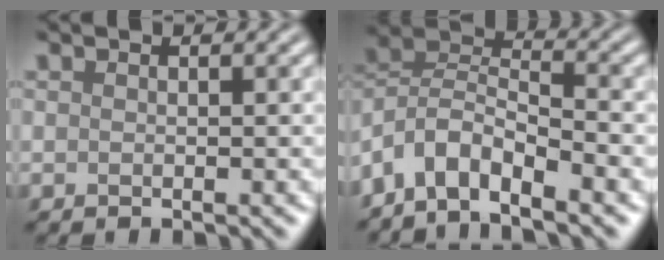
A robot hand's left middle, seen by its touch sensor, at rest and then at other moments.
{"total": 6.4, "force": [-4.5, 2.5, 3.9], "torque": [-0.064, 0.005, -0.099]}